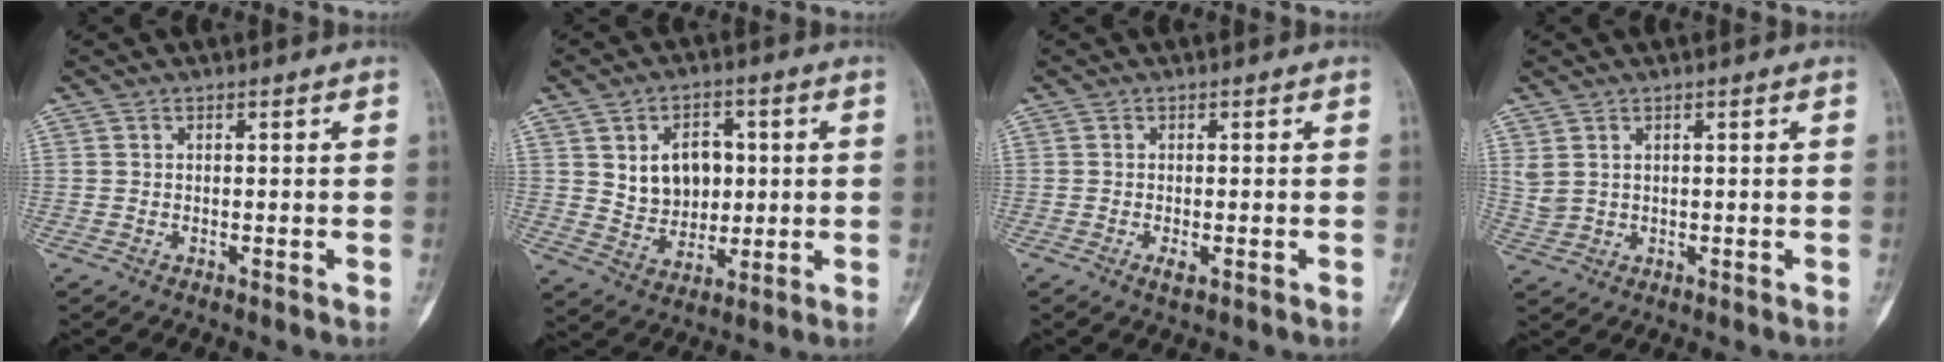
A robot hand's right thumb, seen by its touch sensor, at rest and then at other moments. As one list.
[{"total": 10.3, "force": [1.9, 7.7, 6.5], "torque": [-0.059, -0.009, 0.040]}, {"total": 1.5, "force": [-0.6, 0.5, 1.3], "torque": [-0.023, -0.003, -0.011]}, {"total": 2.7, "force": [1.2, 1.8, 1.6], "torque": [-0.034, -0.003, 0.035]}]